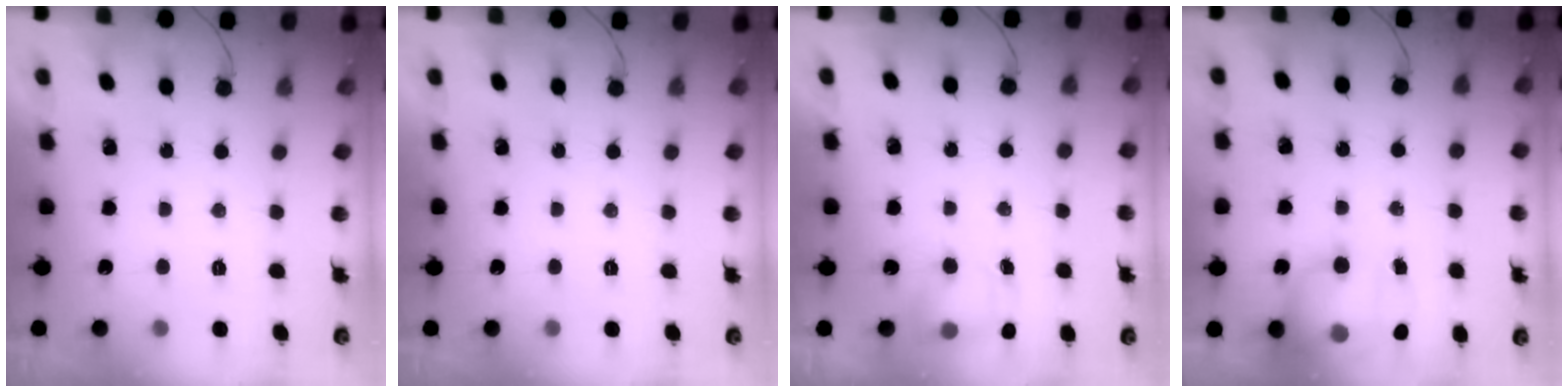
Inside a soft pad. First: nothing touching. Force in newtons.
{"total": 0.0}
{"total": 4.9, "press": 4.8, "slide": 0.7}
{"total": 13.2, "press": 12.8, "slide": 3.4}